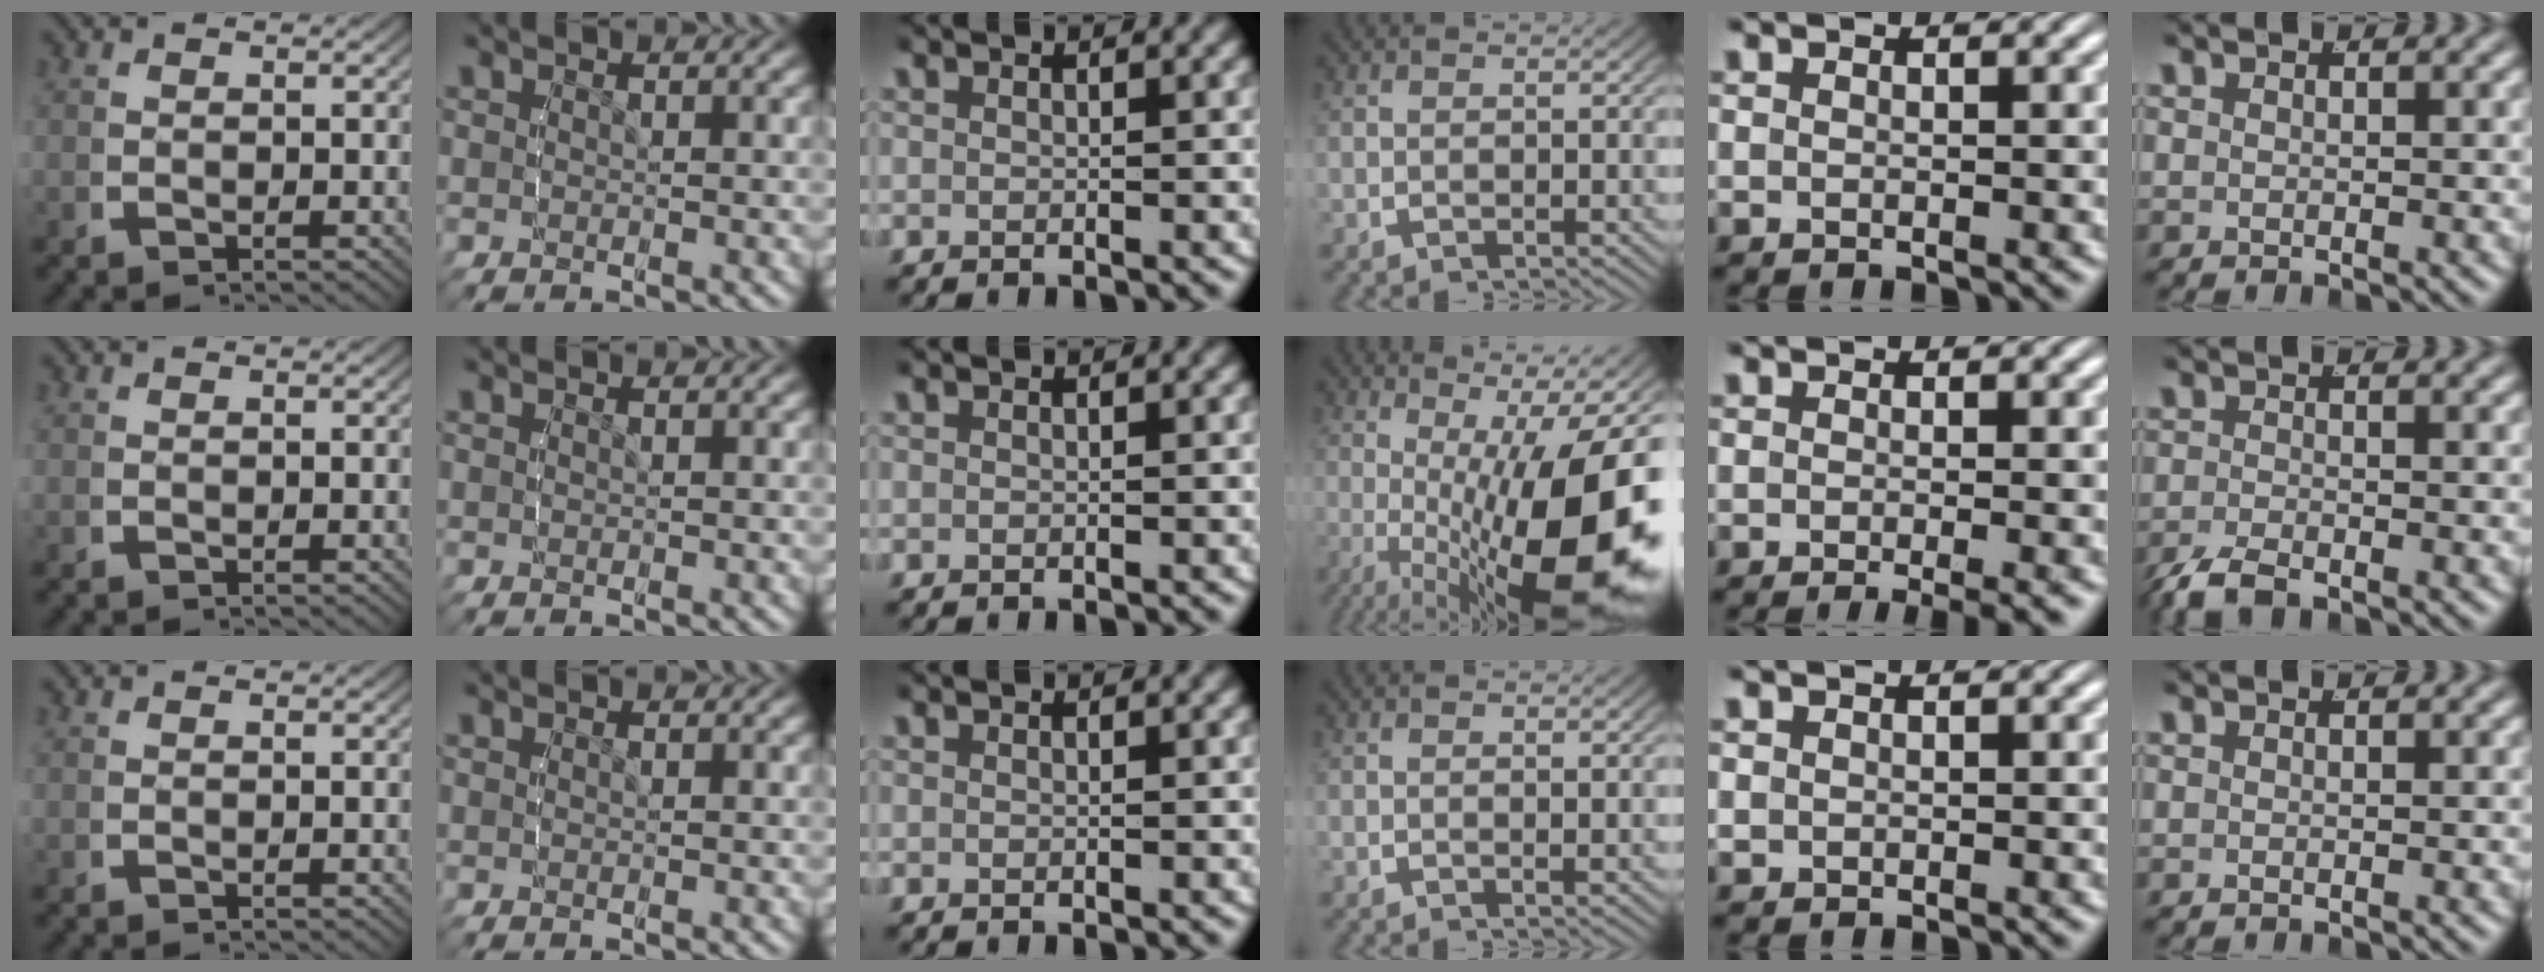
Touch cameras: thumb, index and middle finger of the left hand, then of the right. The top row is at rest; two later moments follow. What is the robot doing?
{"motion": "lift_and_place", "object": "glue stick"}